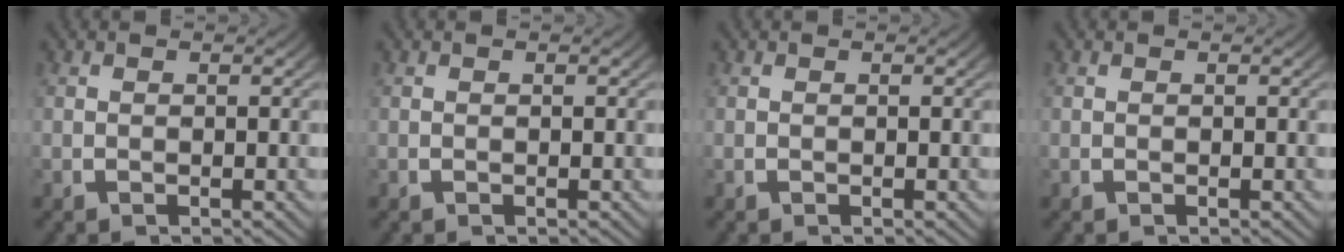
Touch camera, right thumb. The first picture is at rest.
{"total": 0.0}
{"total": 0.0}
{"total": 0.0}